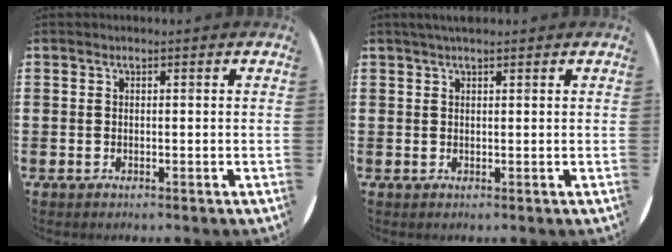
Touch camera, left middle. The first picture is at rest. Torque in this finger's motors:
{"motor_torque": [0.51, -0.43, 0.08, 0.02]}